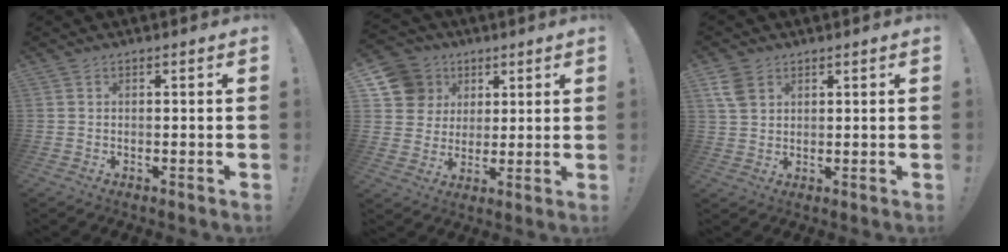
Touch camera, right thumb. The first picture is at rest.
{"total": 12.1, "force": [4.6, 10.7, 3.5], "torque": [-0.040, -0.019, 0.096]}
{"total": 5.7, "force": [2.9, 3.9, 3.0], "torque": [-0.063, -0.006, 0.058]}